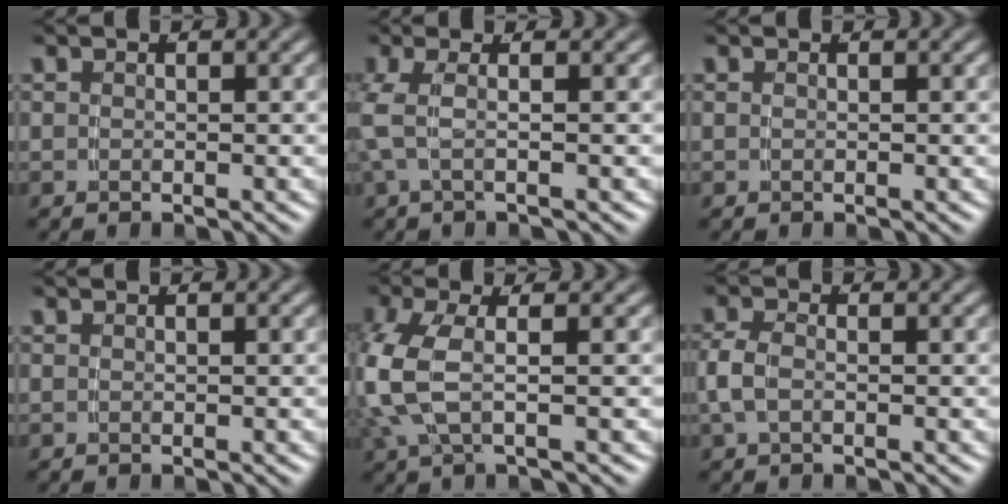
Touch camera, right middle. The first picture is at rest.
{"total": 2.9, "force": [0.2, 0.8, 2.7], "torque": [-0.066, 0.006, 0.002]}
{"total": 0.0}
{"total": 0.0}
{"total": 5.5, "force": [0.2, 3.0, 4.5], "torque": [-0.122, -0.007, 0.008]}
{"total": 1.9, "force": [-0.4, 1.0, 1.7], "torque": [-0.050, -0.008, 0.000]}